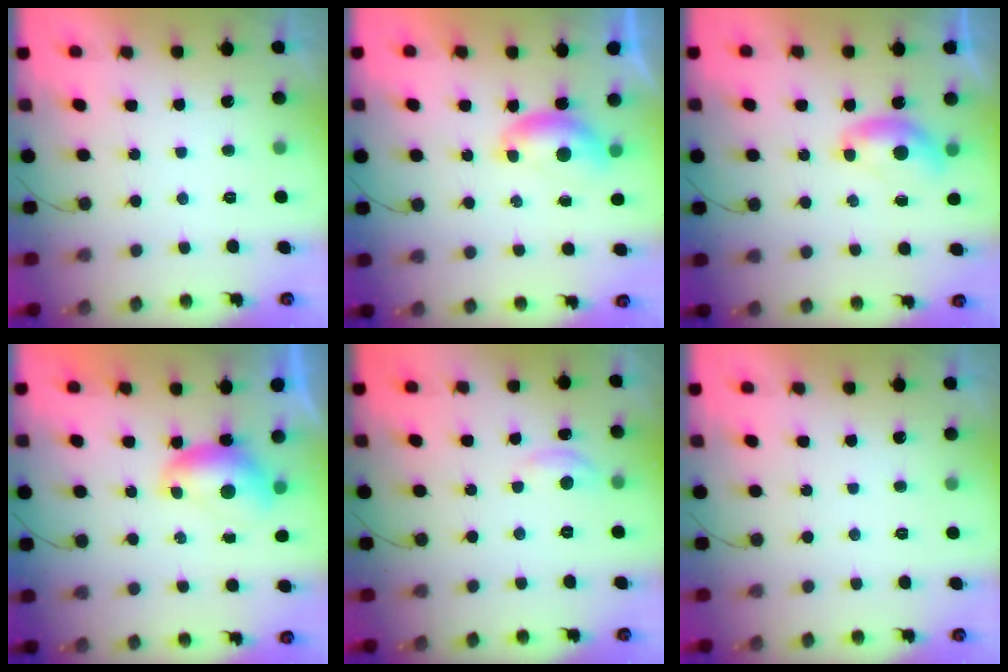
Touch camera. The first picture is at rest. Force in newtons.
{"total": 6.8, "press": 6.7, "slide": 0.8}
{"total": 6.3, "press": 6.3, "slide": 1.0}
{"total": 7.3, "press": 7.2, "slide": 1.0}
{"total": 4.4, "press": 4.4, "slide": 0.5}
{"total": 0.0}